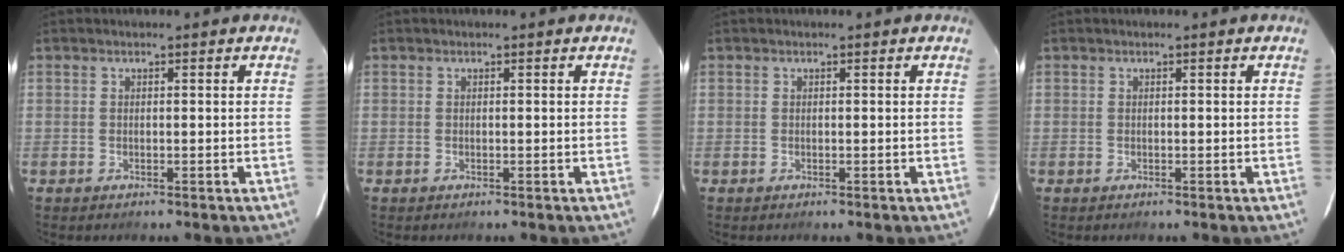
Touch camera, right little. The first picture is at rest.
{"total": 0.0}
{"total": 0.0}
{"total": 0.0}